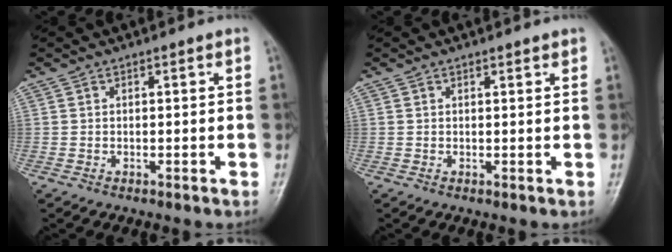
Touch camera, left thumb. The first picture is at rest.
{"total": 1.1, "force": [1.0, 0.2, 0.5], "torque": [-0.005, -0.004, 0.012]}